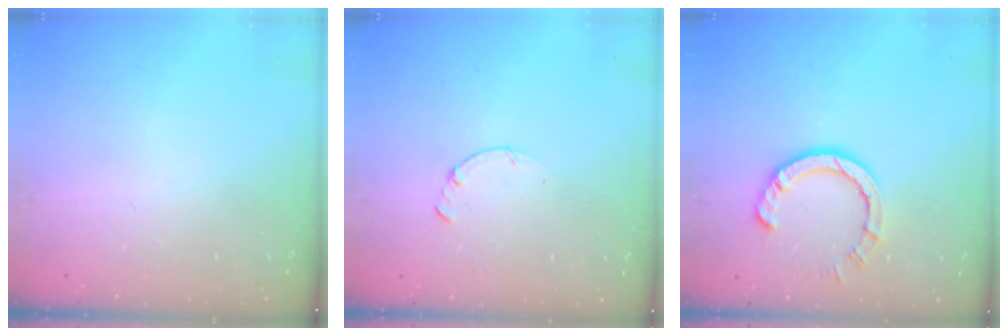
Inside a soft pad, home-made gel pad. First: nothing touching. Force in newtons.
{"total": 0.0}
{"total": 7.5, "press": 7.4, "slide": 0.9}